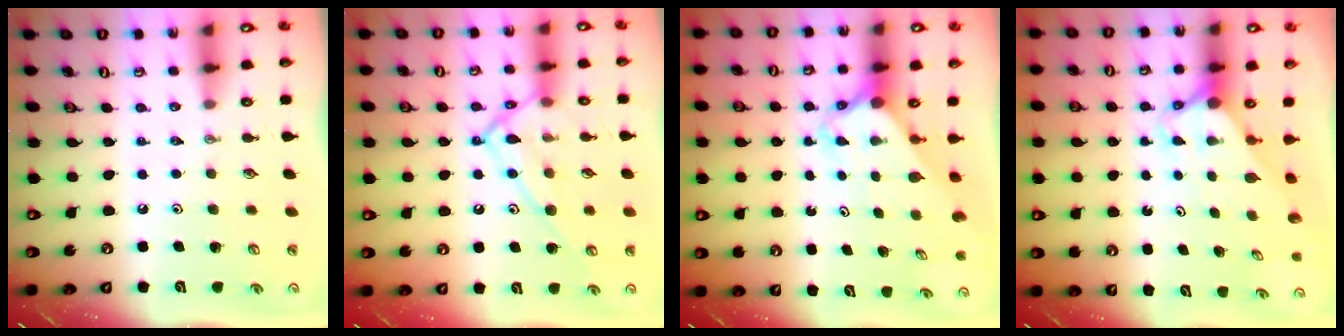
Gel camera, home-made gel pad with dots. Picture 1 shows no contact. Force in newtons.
{"total": 13.2, "press": 13.2, "slide": 0.9}
{"total": 2.8, "press": 2.8, "slide": 0.2}
{"total": 2.7, "press": 2.7, "slide": 0.0}